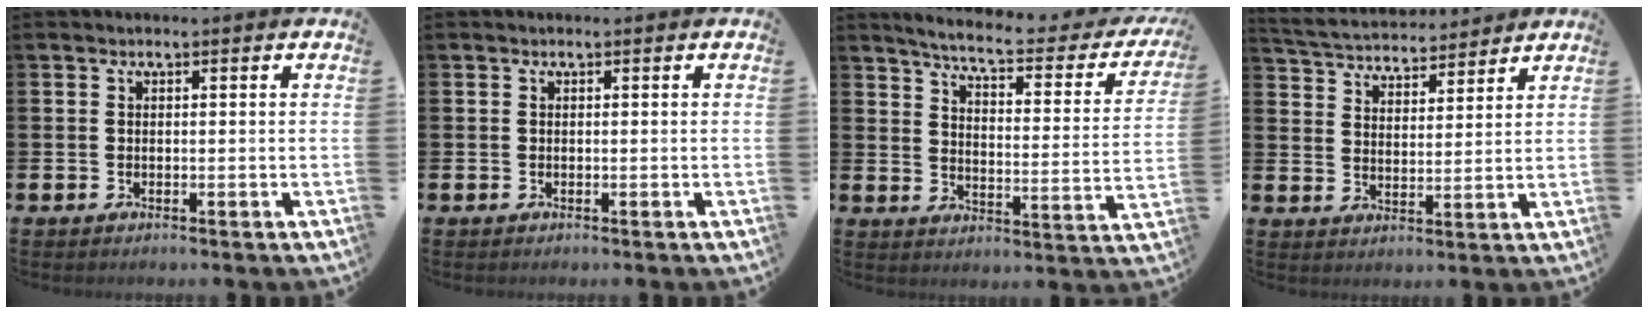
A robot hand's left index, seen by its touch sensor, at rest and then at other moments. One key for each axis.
{"total": 0.0}
{"total": 5.7, "fx": 5.0, "fy": 0.6, "fz": 2.6, "tx": -0.070, "ty": -0.040, "tz": 0.076}
{"total": 4.7, "fx": 4.6, "fy": 1.0, "fz": 0.0, "tx": -0.025, "ty": -0.033, "tz": 0.080}